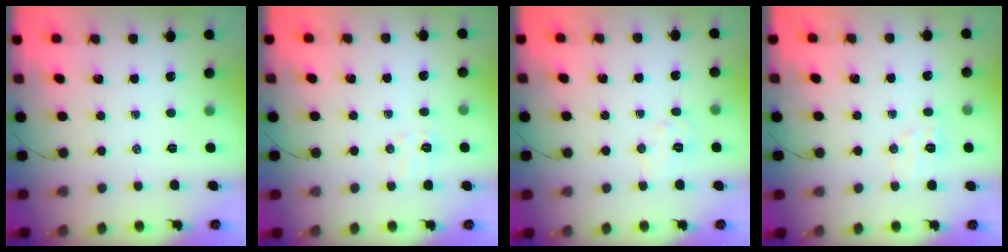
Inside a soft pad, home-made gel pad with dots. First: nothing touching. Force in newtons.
{"total": 4.9, "press": 4.7, "slide": 1.3}
{"total": 6.5, "press": 6.4, "slide": 1.2}
{"total": 6.7, "press": 6.6, "slide": 1.4}